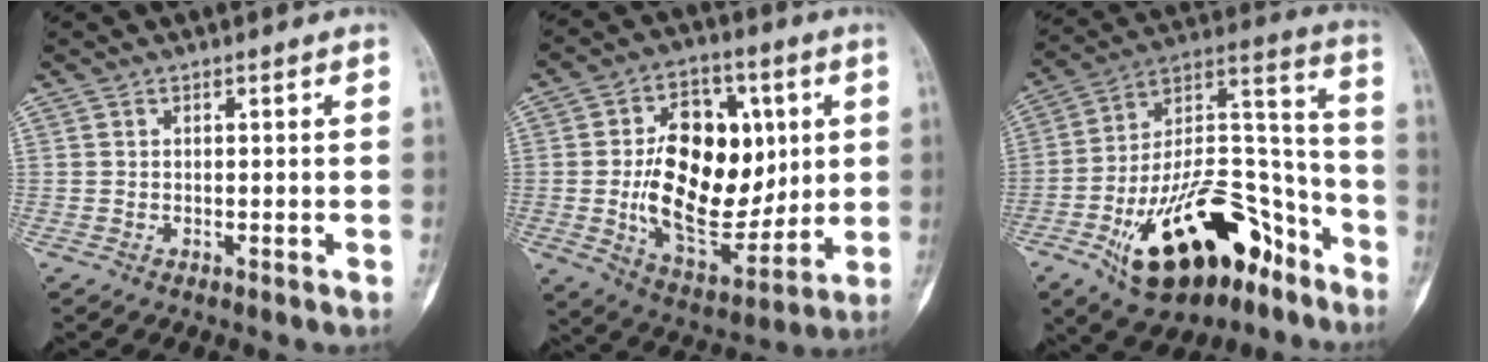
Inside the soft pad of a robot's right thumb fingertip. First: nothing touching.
{"total": 22.3, "force": [1.9, 13.8, 17.5], "torque": [-0.238, -0.014, 0.043]}
{"total": 28.2, "force": [-15.0, 13.5, 19.7], "torque": [-0.305, 0.087, -0.239]}